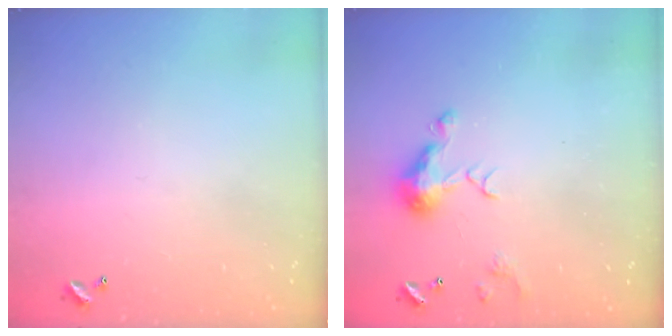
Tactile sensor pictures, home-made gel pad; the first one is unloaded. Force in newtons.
{"total": 7.3, "press": 7.3, "slide": 1.0}